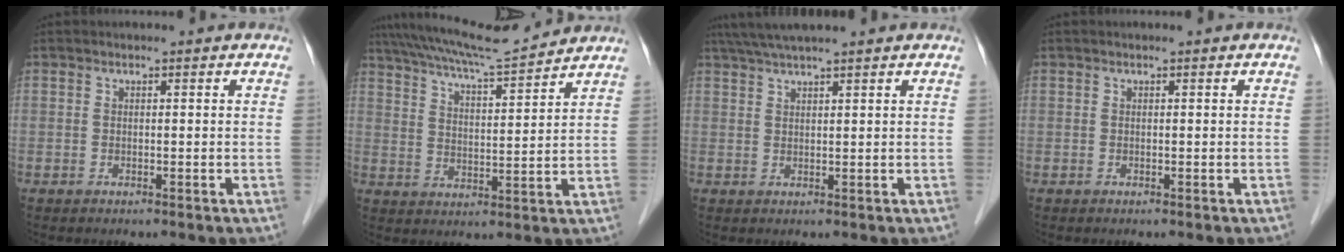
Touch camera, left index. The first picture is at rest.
{"total": 12.1, "force": [11.4, -0.5, 4.0], "torque": [-0.080, 0.014, 0.184]}
{"total": 6.5, "force": [5.4, -0.5, 3.6], "torque": [-0.061, 0.037, 0.092]}
{"total": 0.0}